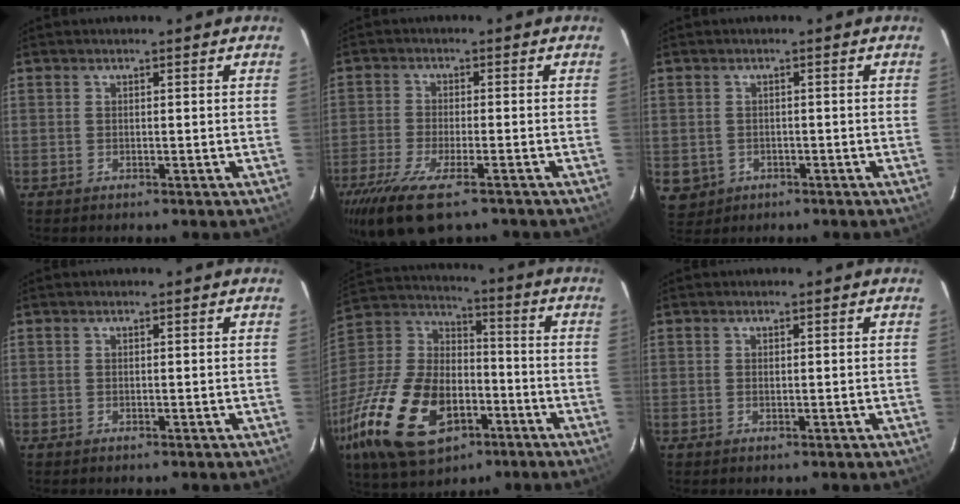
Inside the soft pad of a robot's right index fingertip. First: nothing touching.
{"total": 12.8, "force": [-8.9, 3.6, 8.4], "torque": [-0.194, -0.046, -0.162]}
{"total": 4.8, "force": [-1.1, 4.5, 1.2], "torque": [-0.033, 0.002, -0.003]}
{"total": 0.0}
{"total": 27.7, "force": [-11.7, 16.2, 19.1], "torque": [-0.419, -0.016, -0.188]}
{"total": 0.6, "force": [0.1, 0.4, 0.4], "torque": [-0.007, 0.001, 0.001]}